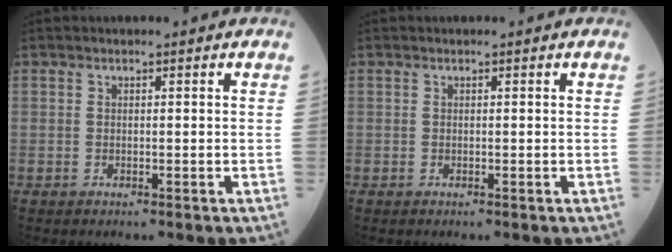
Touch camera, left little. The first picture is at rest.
{"total": 0.0}